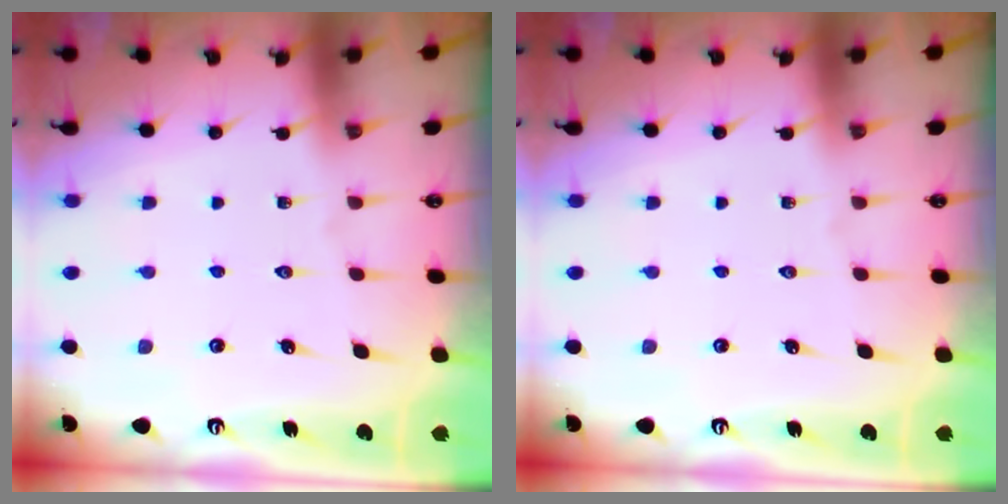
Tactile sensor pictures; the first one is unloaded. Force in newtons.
{"total": 0.0}